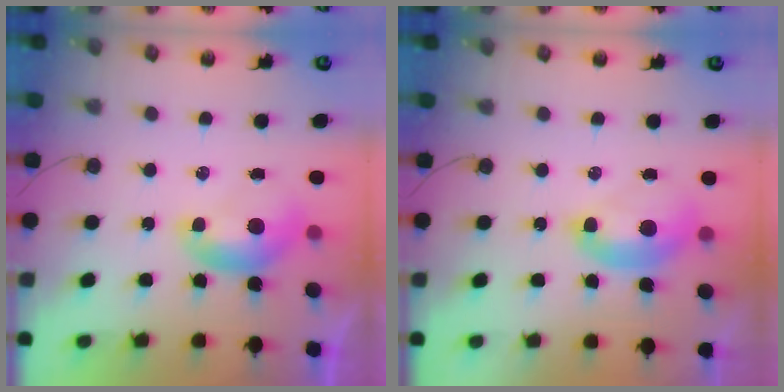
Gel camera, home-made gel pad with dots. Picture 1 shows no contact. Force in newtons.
{"total": 2.6, "press": 2.6, "slide": 0.6}